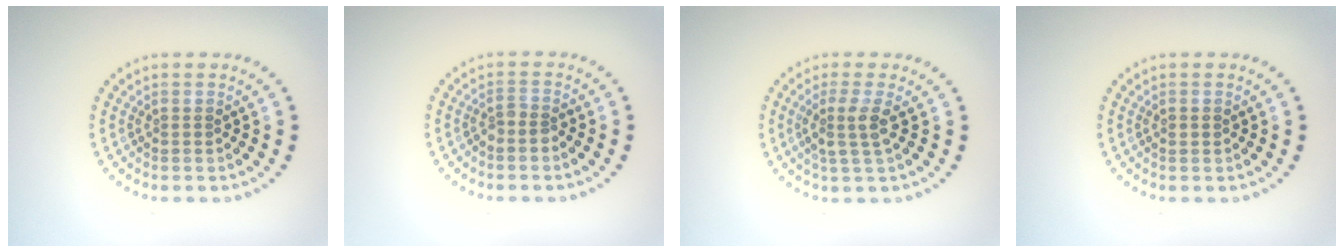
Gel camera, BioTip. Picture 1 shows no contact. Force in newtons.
{"total": 1.4, "press": 1.1, "slide": 0.9}
{"total": 2.2, "press": 1.8, "slide": 1.3}
{"total": 0.8, "press": 0.8, "slide": 0.2}